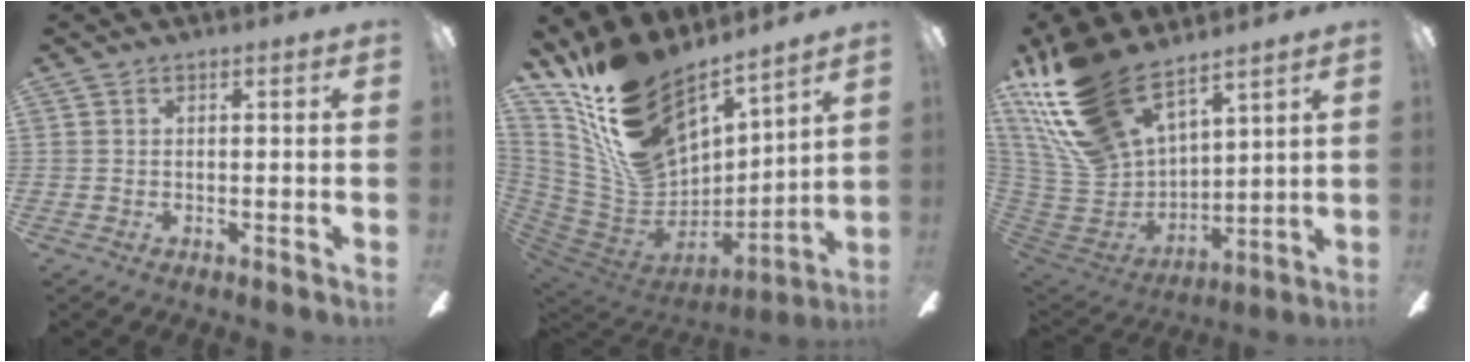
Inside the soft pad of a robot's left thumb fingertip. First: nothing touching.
{"total": 21.0, "force": [16.8, 9.1, 8.8], "torque": [-0.191, -0.122, 0.312]}
{"total": 22.2, "force": [16.0, 10.0, 11.6], "torque": [-0.280, -0.096, 0.293]}